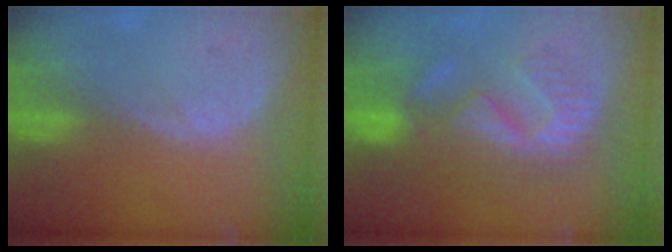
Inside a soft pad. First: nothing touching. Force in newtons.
{"total": 9.2, "press": 8.9, "slide": 2.3}